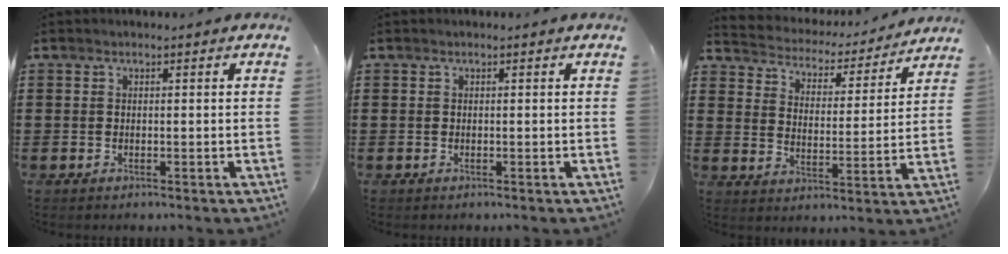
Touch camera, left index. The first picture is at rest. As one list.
[{"total": 0.0}, {"total": 3.3, "force": [3.2, 0.5, -0.2], "torque": [-0.022, -0.030, 0.047]}]